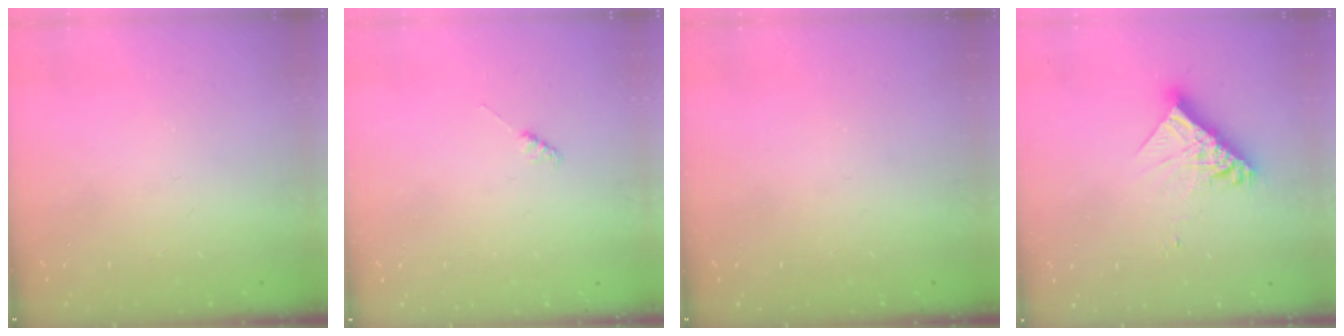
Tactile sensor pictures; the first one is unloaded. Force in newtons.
{"total": 2.3, "press": 2.3, "slide": 0.3}
{"total": 0.0}
{"total": 12.1, "press": 12.0, "slide": 1.1}